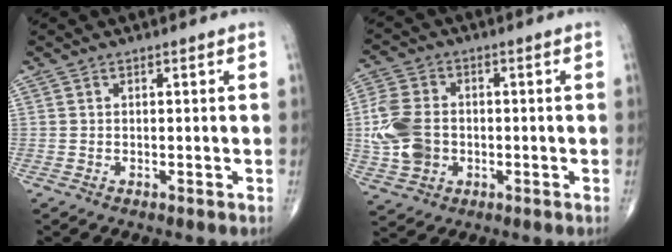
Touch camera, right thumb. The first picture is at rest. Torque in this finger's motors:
{"motor_torque": [0.11, 0.12, 0.68, 0.27, 0.07]}